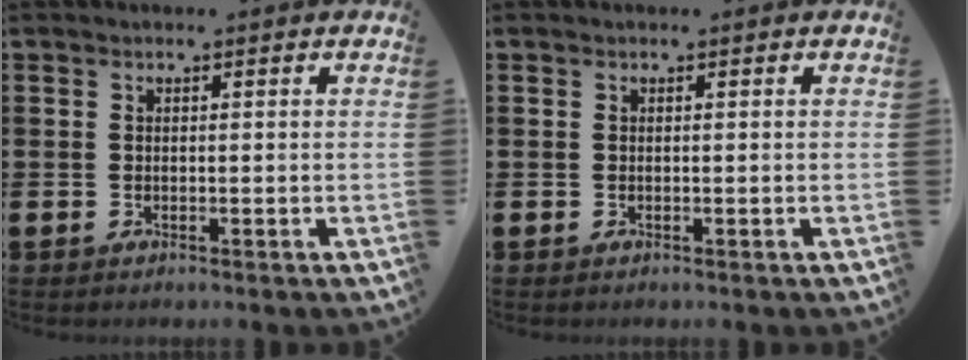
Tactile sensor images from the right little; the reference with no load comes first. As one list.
[{"total": 0.0}]